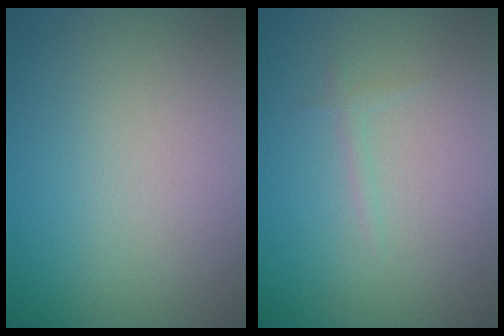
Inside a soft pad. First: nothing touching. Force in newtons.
{"total": 0.7, "press": 0.7, "slide": 0.1}